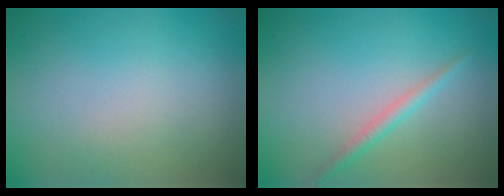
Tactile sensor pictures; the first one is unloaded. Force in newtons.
{"total": 1.4, "press": 1.4, "slide": 0.1}